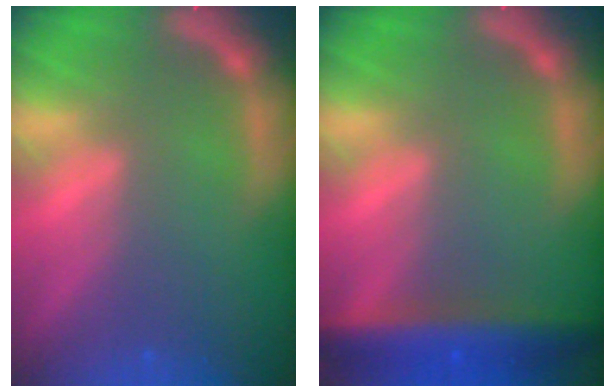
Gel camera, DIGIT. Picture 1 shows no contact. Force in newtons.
{"total": 6.4}